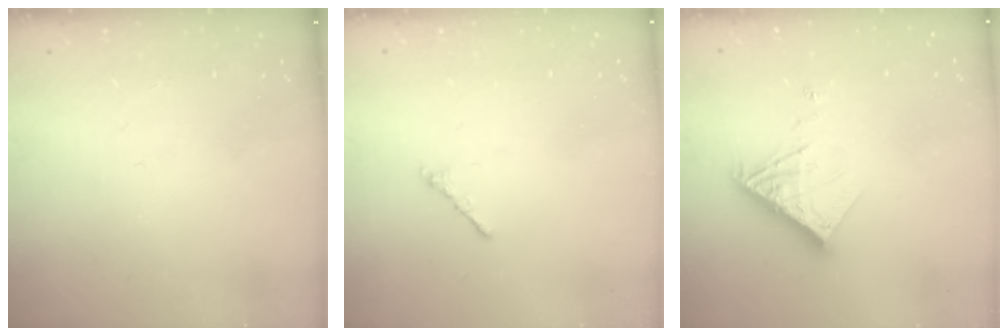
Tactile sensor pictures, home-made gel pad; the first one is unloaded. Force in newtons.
{"total": 0.9, "press": 0.7, "slide": 0.5}
{"total": 10.3, "press": 10.2, "slide": 0.9}